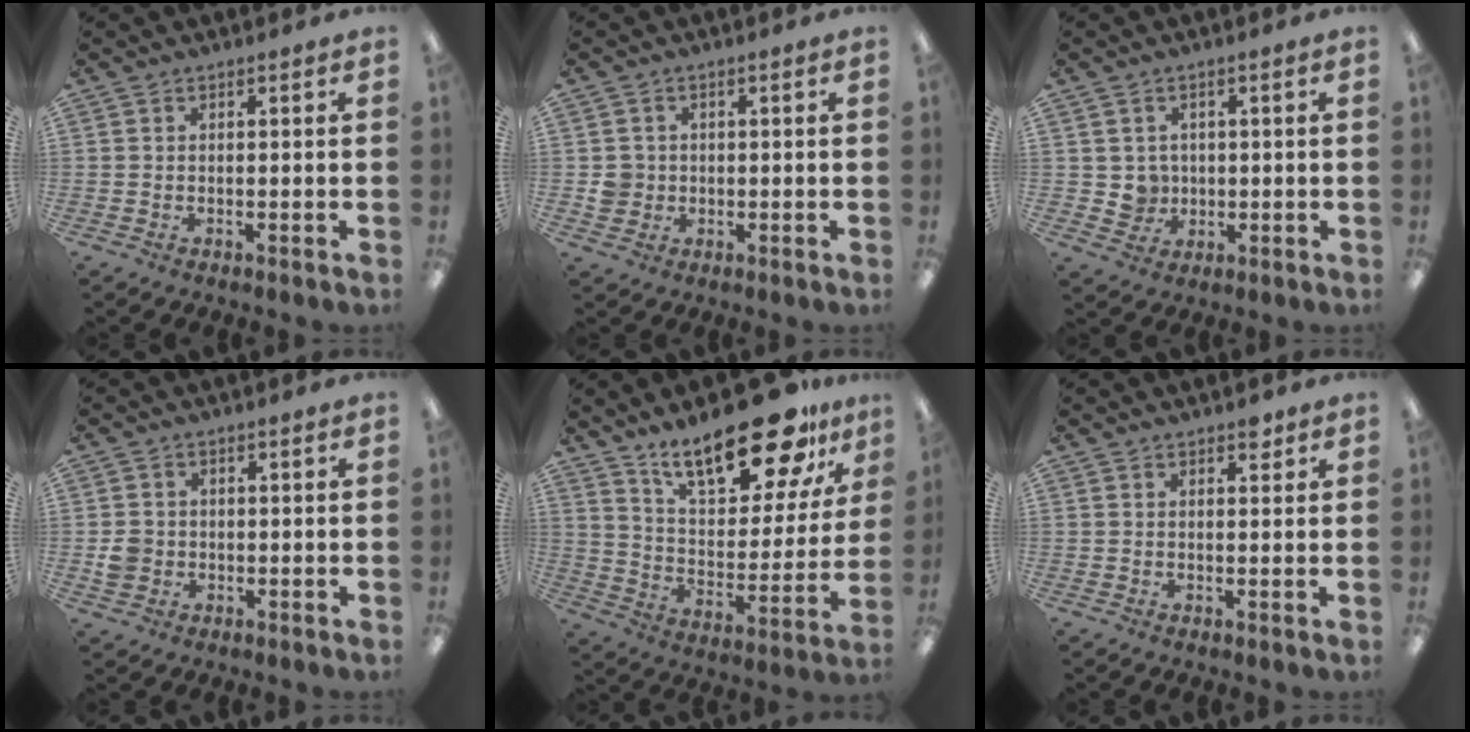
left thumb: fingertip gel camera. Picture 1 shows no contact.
{"total": 3.7, "force": [0.0, 3.7, 0.8], "torque": [-0.011, 0.005, 0.000]}
{"total": 4.2, "force": [0.8, 4.1, 0.4], "torque": [-0.004, 0.002, 0.015]}
{"total": 3.7, "force": [-0.4, 3.5, 1.1], "torque": [-0.014, 0.004, -0.008]}
{"total": 23.6, "force": [17.1, 8.6, 13.7], "torque": [-0.217, -0.104, 0.290]}
{"total": 2.6, "force": [1.9, 1.3, 1.3], "torque": [-0.004, -0.008, 0.028]}